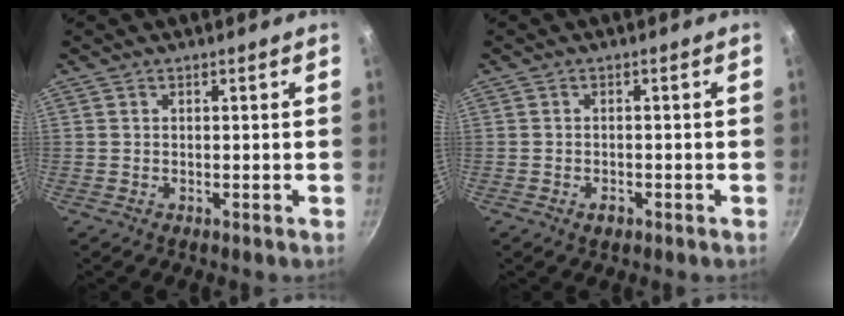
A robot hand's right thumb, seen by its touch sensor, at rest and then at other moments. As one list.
[{"total": 1.8, "force": [-1.0, 1.1, 1.1], "torque": [-0.019, 0.006, -0.016]}]